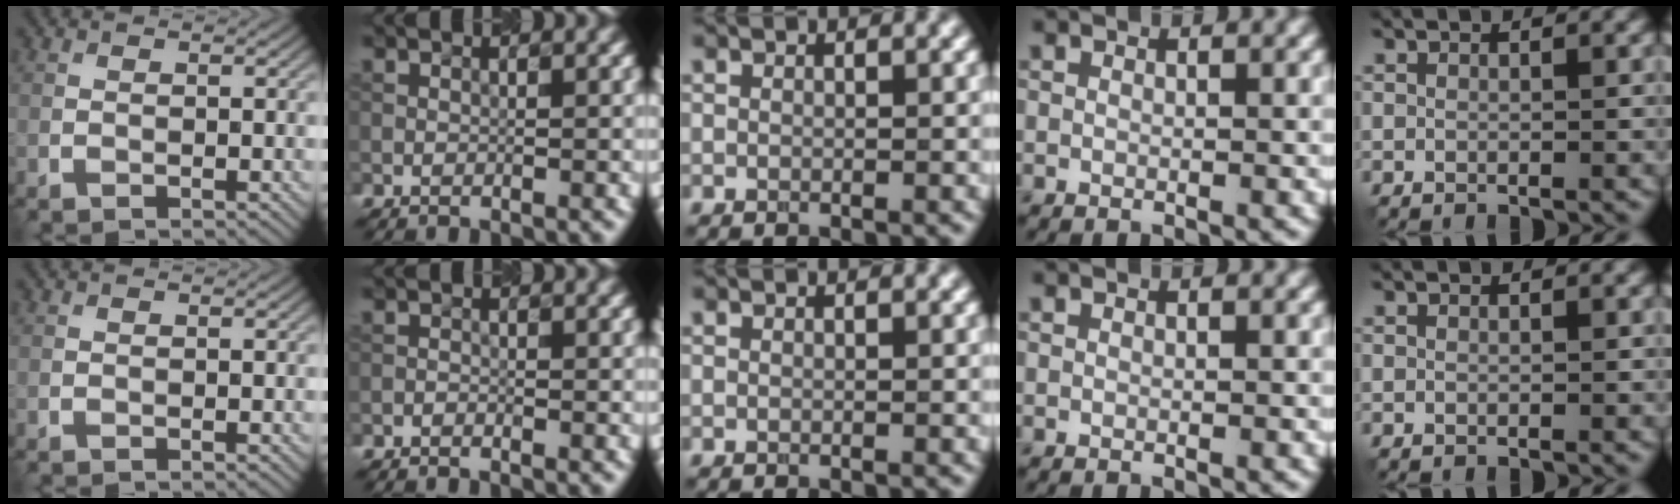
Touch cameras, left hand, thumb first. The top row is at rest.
{"index": {"total": 0.7, "force": [-0.6, 0.0, 0.1], "torque": [-0.004, -0.001, -0.015]}}